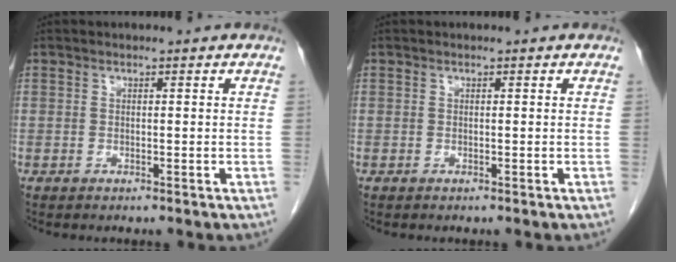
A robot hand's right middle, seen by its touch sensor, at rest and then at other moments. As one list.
[{"total": 0.0}]